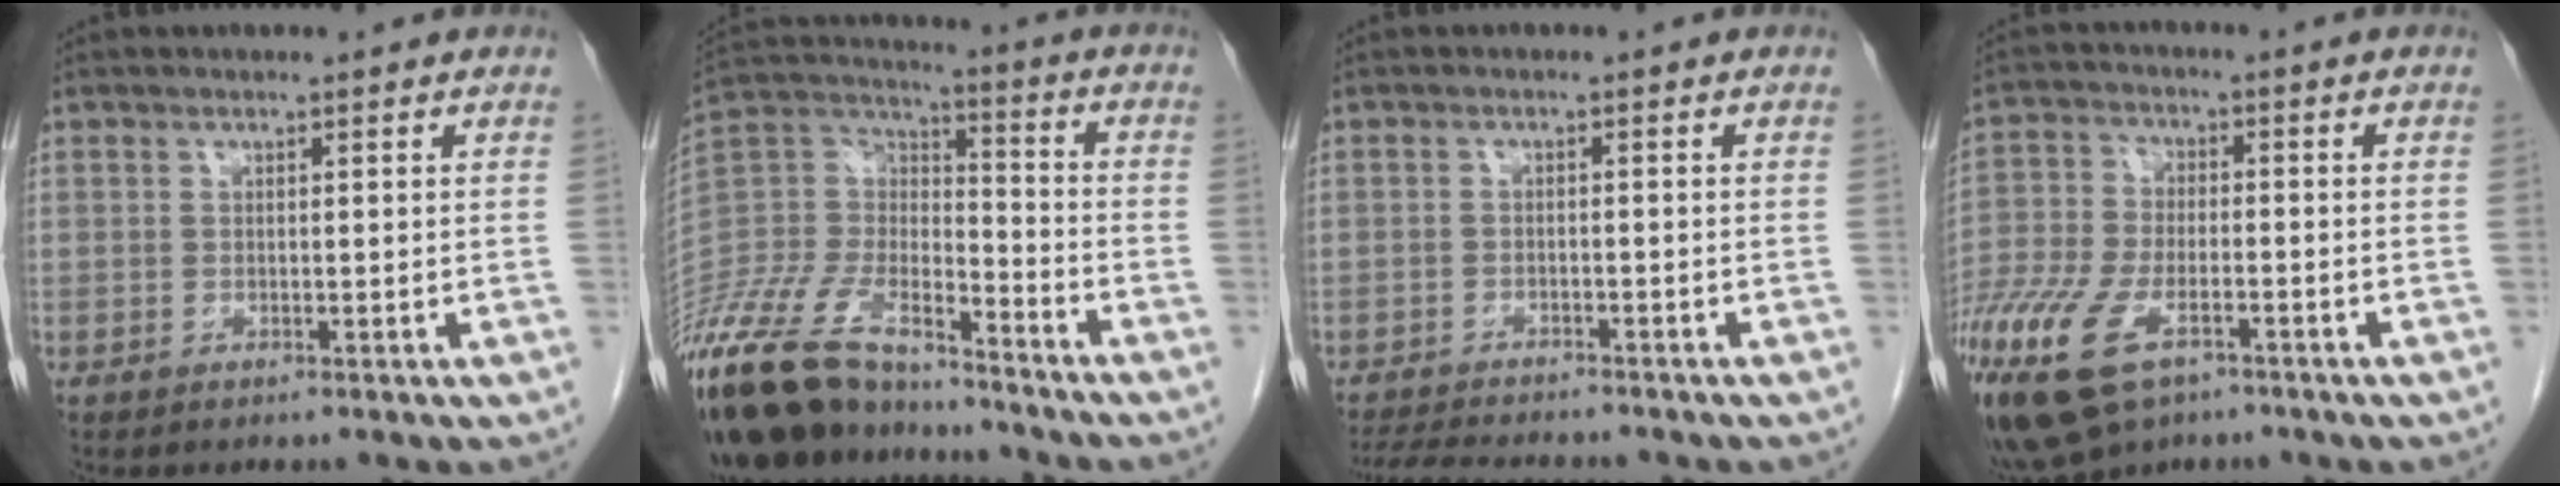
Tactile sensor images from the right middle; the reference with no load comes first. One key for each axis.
{"total": 23.1, "fx": -19.4, "fy": 6.8, "fz": 10.4, "tx": -0.255, "ty": -0.013, "tz": -0.356}
{"total": 9.4, "fx": -8.6, "fy": 1.4, "fz": 3.5, "tx": -0.057, "ty": -0.009, "tz": -0.127}
{"total": 19.3, "fx": -11.1, "fy": 9.9, "fz": 12.4, "tx": -0.345, "ty": -0.030, "tz": -0.201}